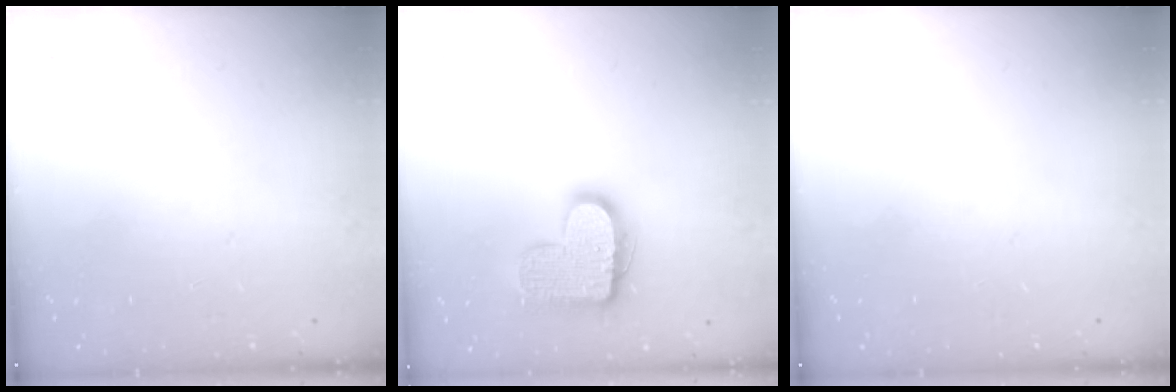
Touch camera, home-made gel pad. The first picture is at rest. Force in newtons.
{"total": 14.6, "press": 14.6, "slide": 0.8}
{"total": 0.0}